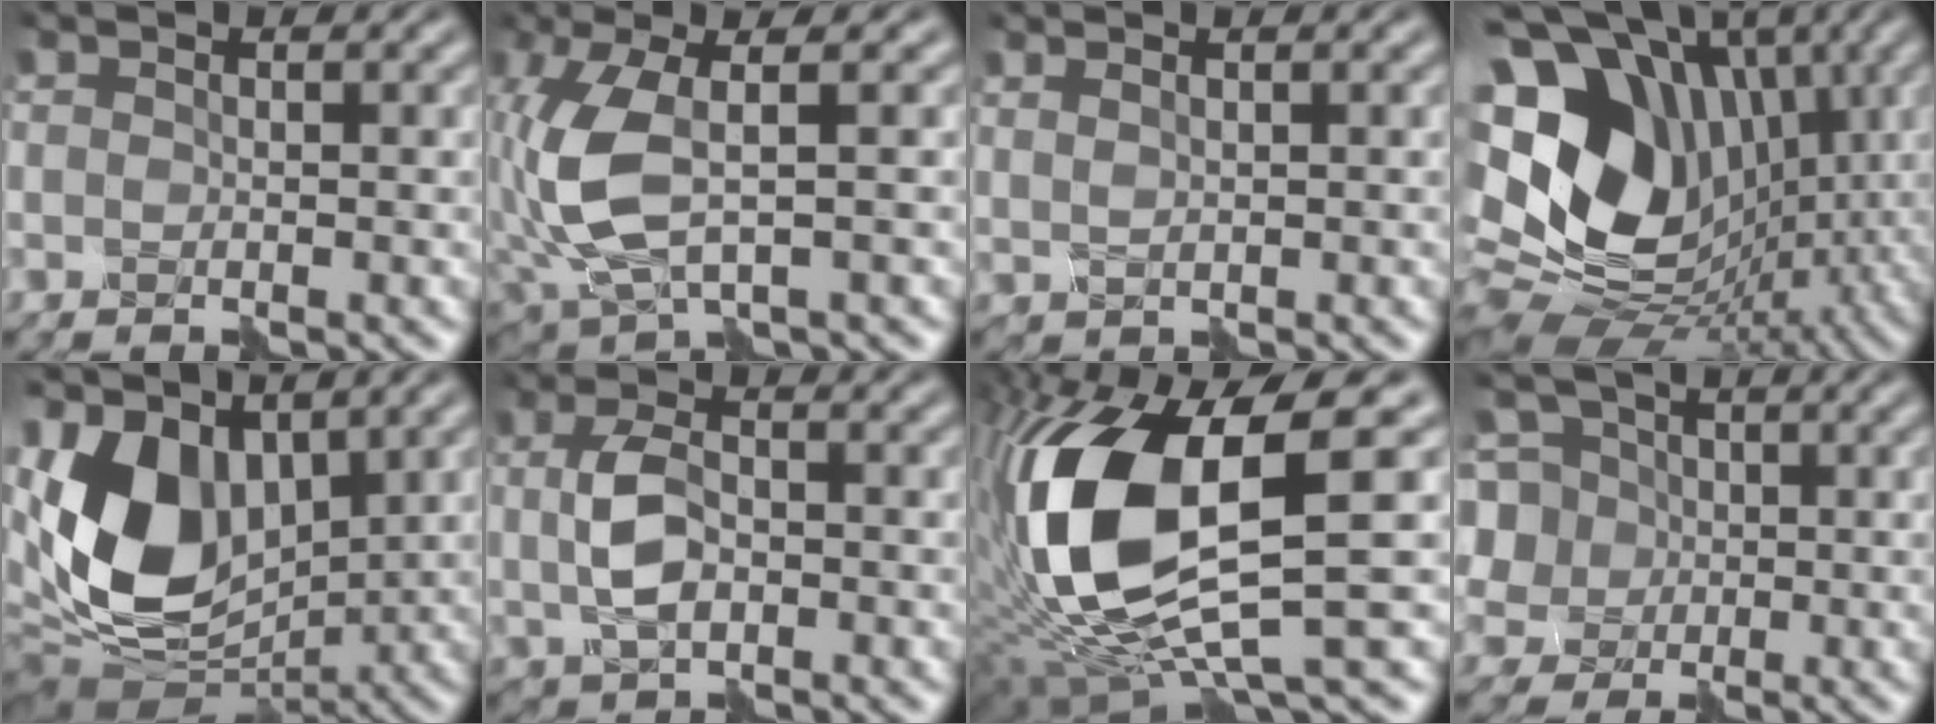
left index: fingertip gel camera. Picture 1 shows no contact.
{"total": 6.7, "force": [0.2, 2.6, 6.1], "torque": [-0.161, -0.002, 0.008]}
{"total": 0.8, "force": [0.7, 0.1, 0.5], "torque": [-0.012, -0.002, 0.018]}
{"total": 14.4, "force": [1.9, 11.1, 9.1], "torque": [-0.187, 0.012, 0.026]}
{"total": 9.3, "force": [1.3, 6.1, 6.9], "torque": [-0.144, -0.011, 0.017]}
{"total": 3.5, "force": [0.0, 2.0, 2.9], "torque": [-0.065, 0.003, 0.001]}
{"total": 13.7, "force": [1.0, 5.7, 12.4], "torque": [-0.270, -0.016, 0.017]}
{"total": 8.3, "force": [2.1, 7.3, 3.3], "torque": [-0.081, 0.032, 0.019]}